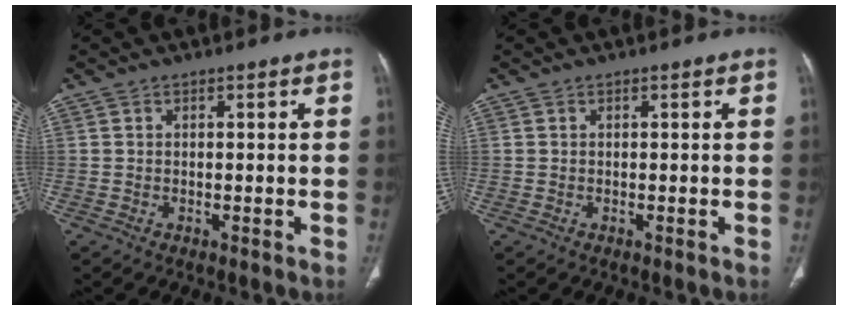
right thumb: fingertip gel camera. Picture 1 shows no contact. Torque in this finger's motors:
{"motor_torque": [0.22, 0.24, 0.19, -0.19, 0.03]}